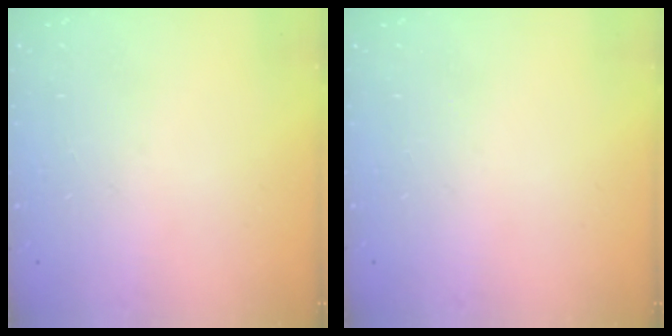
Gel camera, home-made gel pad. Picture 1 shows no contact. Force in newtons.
{"total": 0.0}